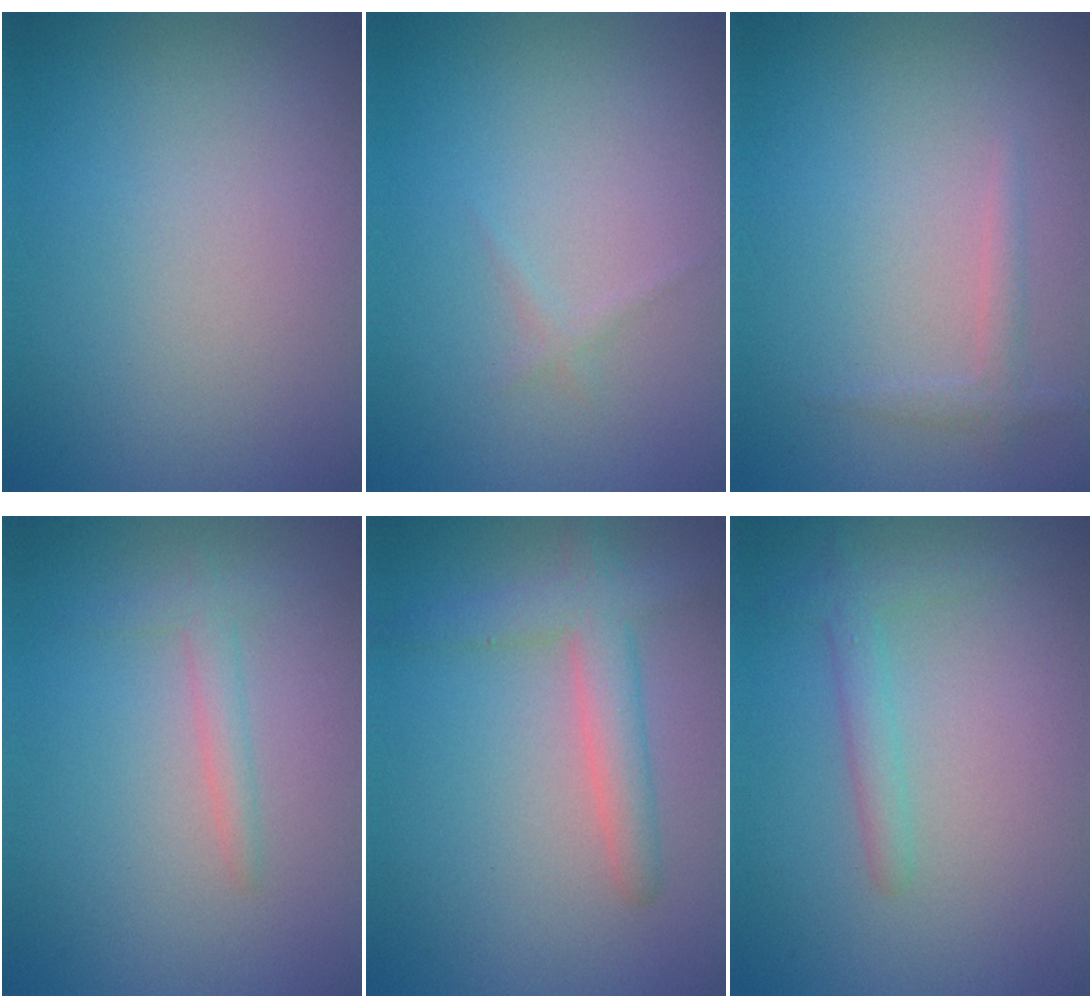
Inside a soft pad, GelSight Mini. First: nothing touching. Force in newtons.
{"total": 0.6, "press": 0.6, "slide": 0.0}
{"total": 1.2, "press": 1.2, "slide": 0.0}
{"total": 1.6, "press": 1.6, "slide": 0.1}
{"total": 3.5, "press": 3.5, "slide": 0.2}
{"total": 1.9, "press": 1.9, "slide": 0.1}